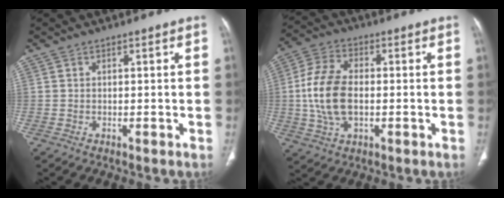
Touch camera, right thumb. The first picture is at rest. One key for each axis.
{"total": 12.2, "fx": -0.5, "fy": 7.1, "fz": 9.9, "tx": -0.205, "ty": 0.012, "tz": -0.009}